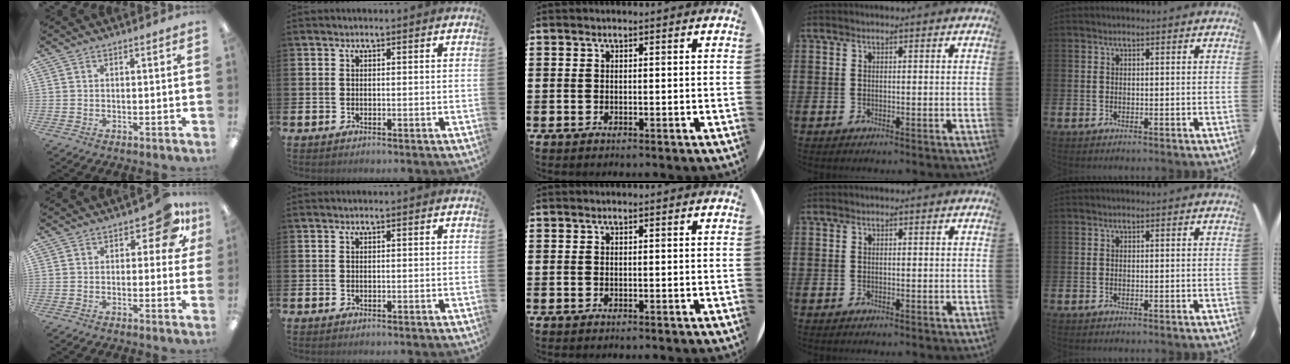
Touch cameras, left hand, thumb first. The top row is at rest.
{"thumb": {"total": 8.0, "force": [3.9, 4.0, 5.8], "torque": [-0.060, -0.016, 0.063]}}